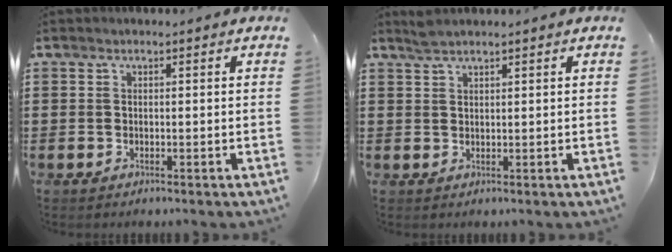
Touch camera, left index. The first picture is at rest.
{"total": 1.5, "force": [1.4, 0.3, 0.5], "torque": [-0.013, 0.000, 0.026]}